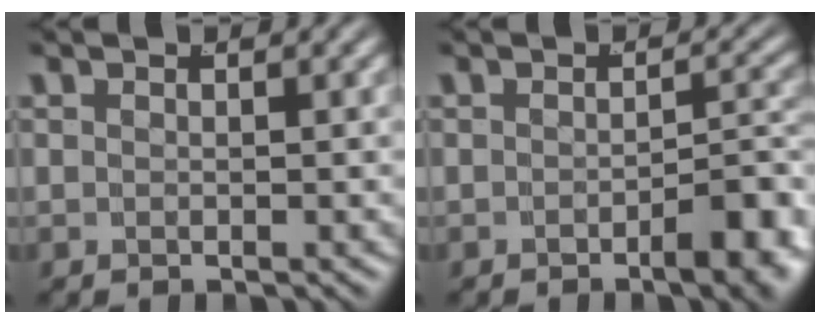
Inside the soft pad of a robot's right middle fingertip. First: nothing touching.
{"total": 3.7, "force": [-2.0, 0.7, 3.1], "torque": [-0.029, 0.004, -0.034]}